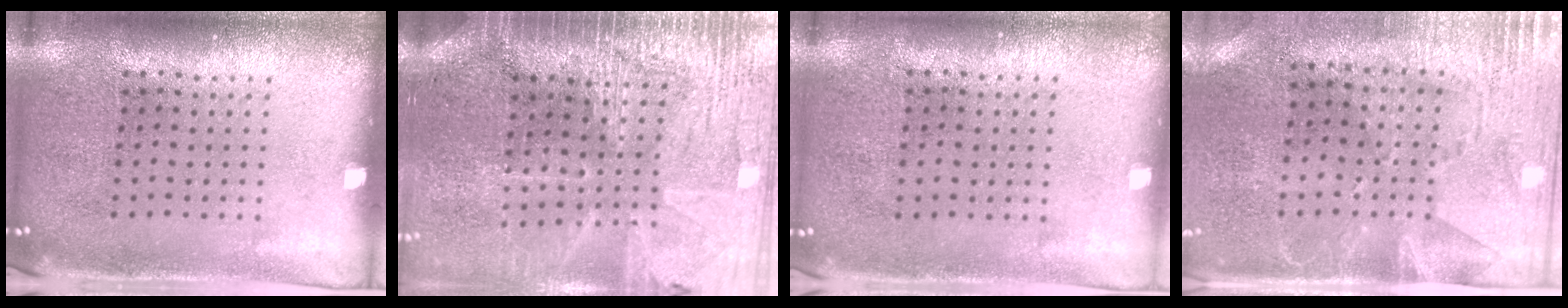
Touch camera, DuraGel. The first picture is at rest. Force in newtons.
{"total": 3.4, "press": 3.2, "slide": 1.2}
{"total": 0.0}
{"total": 2.8, "press": 2.3, "slide": 1.5}